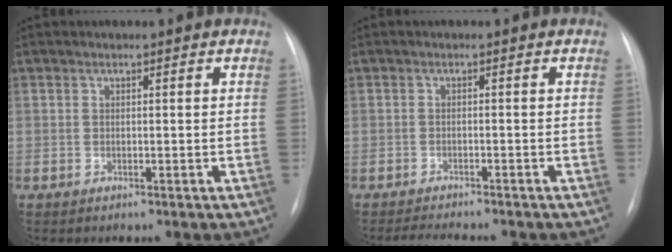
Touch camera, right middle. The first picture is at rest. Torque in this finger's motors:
{"motor_torque": [0.07, -0.07, 0.00, 0.00]}